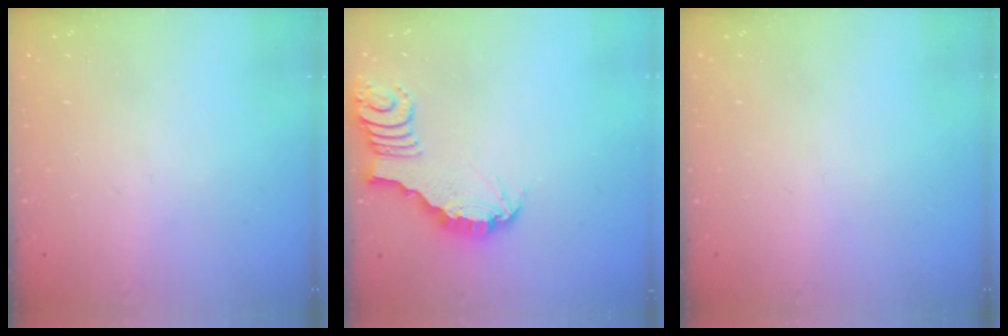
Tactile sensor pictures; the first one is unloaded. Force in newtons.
{"total": 3.5, "press": 3.5, "slide": 0.4}
{"total": 0.0}